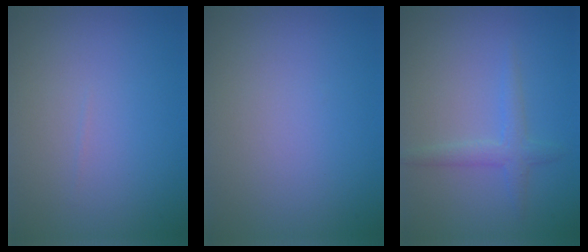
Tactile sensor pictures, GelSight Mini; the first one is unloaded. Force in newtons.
{"total": 0.0}
{"total": 1.9, "press": 1.9, "slide": 0.1}